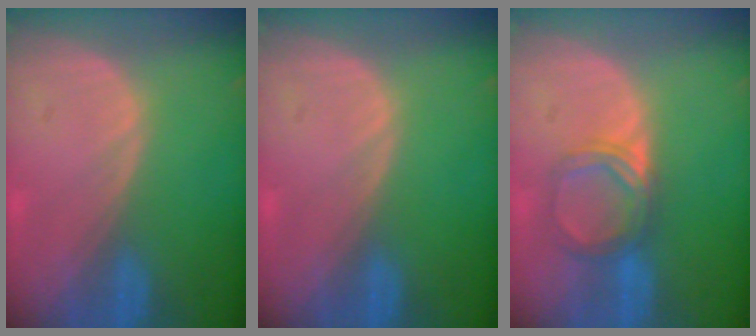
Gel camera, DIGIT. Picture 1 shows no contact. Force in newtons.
{"total": 0.0}
{"total": 4.9, "press": 4.6, "slide": 1.9}